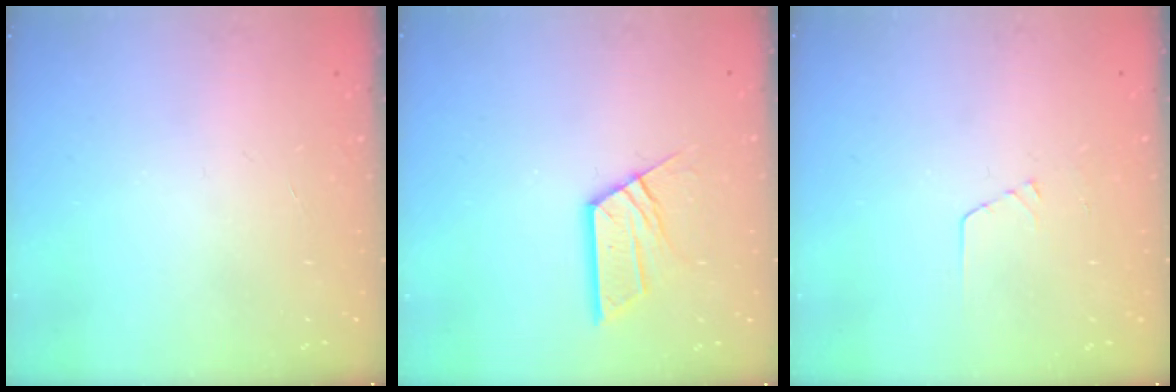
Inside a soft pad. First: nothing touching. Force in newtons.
{"total": 10.8, "press": 10.7, "slide": 0.5}
{"total": 3.7, "press": 3.7, "slide": 0.2}